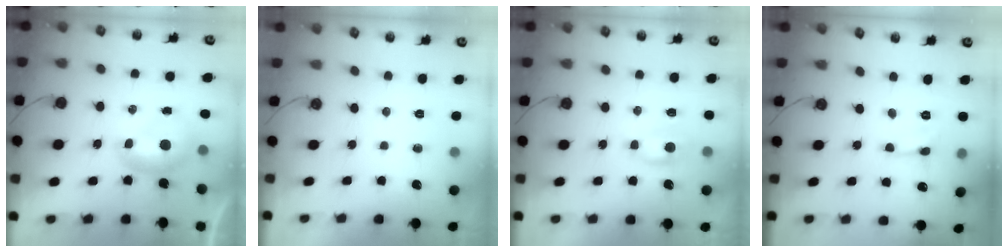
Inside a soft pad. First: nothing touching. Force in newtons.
{"total": 0.0}
{"total": 0.9, "press": 0.7, "slide": 0.6}
{"total": 0.0}